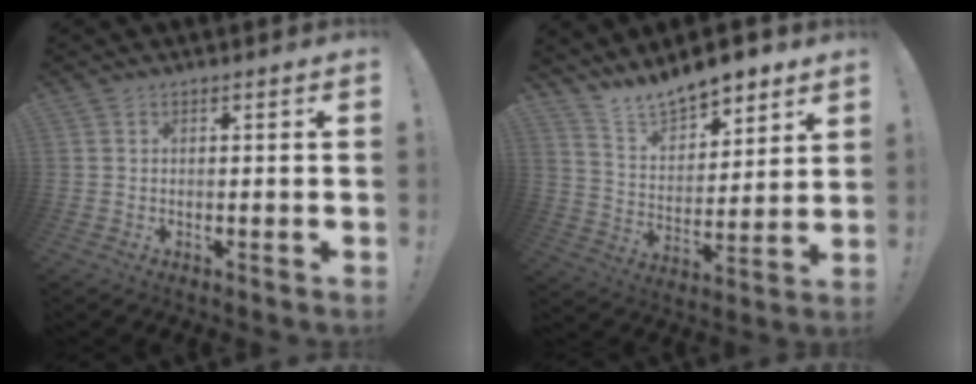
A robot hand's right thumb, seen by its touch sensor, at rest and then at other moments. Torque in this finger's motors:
{"motor_torque": [-0.20, 0.31, 0.25, 0.13, 0.15]}